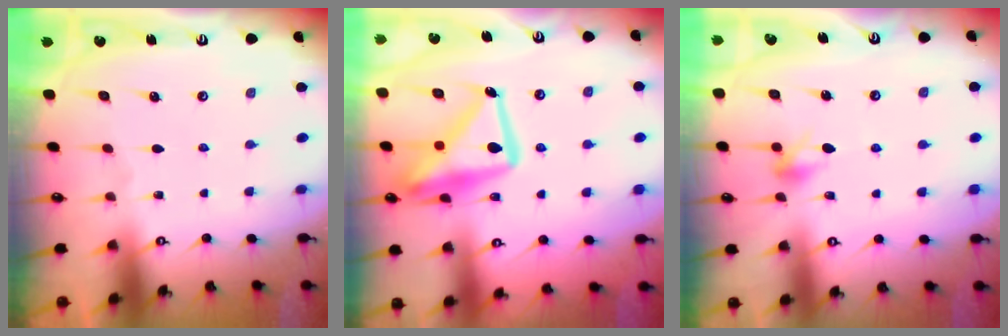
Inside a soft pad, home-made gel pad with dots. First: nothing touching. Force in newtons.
{"total": 19.3, "press": 19.2, "slide": 2.0}
{"total": 6.3, "press": 6.3, "slide": 1.1}